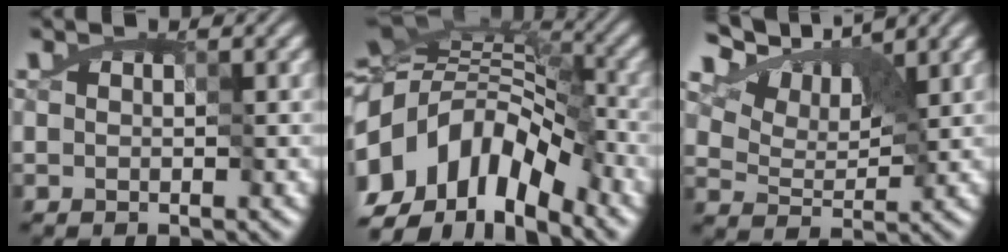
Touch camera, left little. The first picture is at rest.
{"total": 14.3, "force": [-8.1, 8.2, 8.5], "torque": [-0.176, -0.010, -0.150]}
{"total": 7.2, "force": [5.1, 3.4, 3.8], "torque": [-0.098, 0.007, 0.081]}